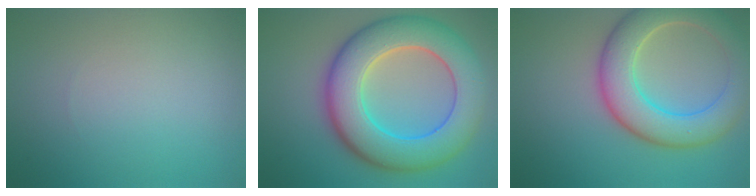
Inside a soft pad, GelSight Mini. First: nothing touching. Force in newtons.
{"total": 11.0, "press": 11.0, "slide": 0.4}
{"total": 7.7, "press": 7.7, "slide": 0.9}